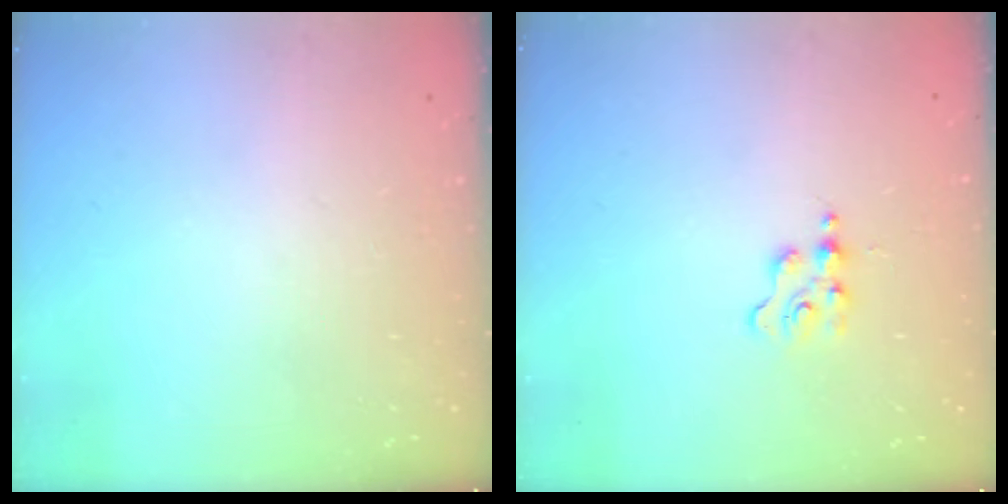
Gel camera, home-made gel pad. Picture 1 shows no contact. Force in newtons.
{"total": 1.3, "press": 1.3, "slide": 0.2}